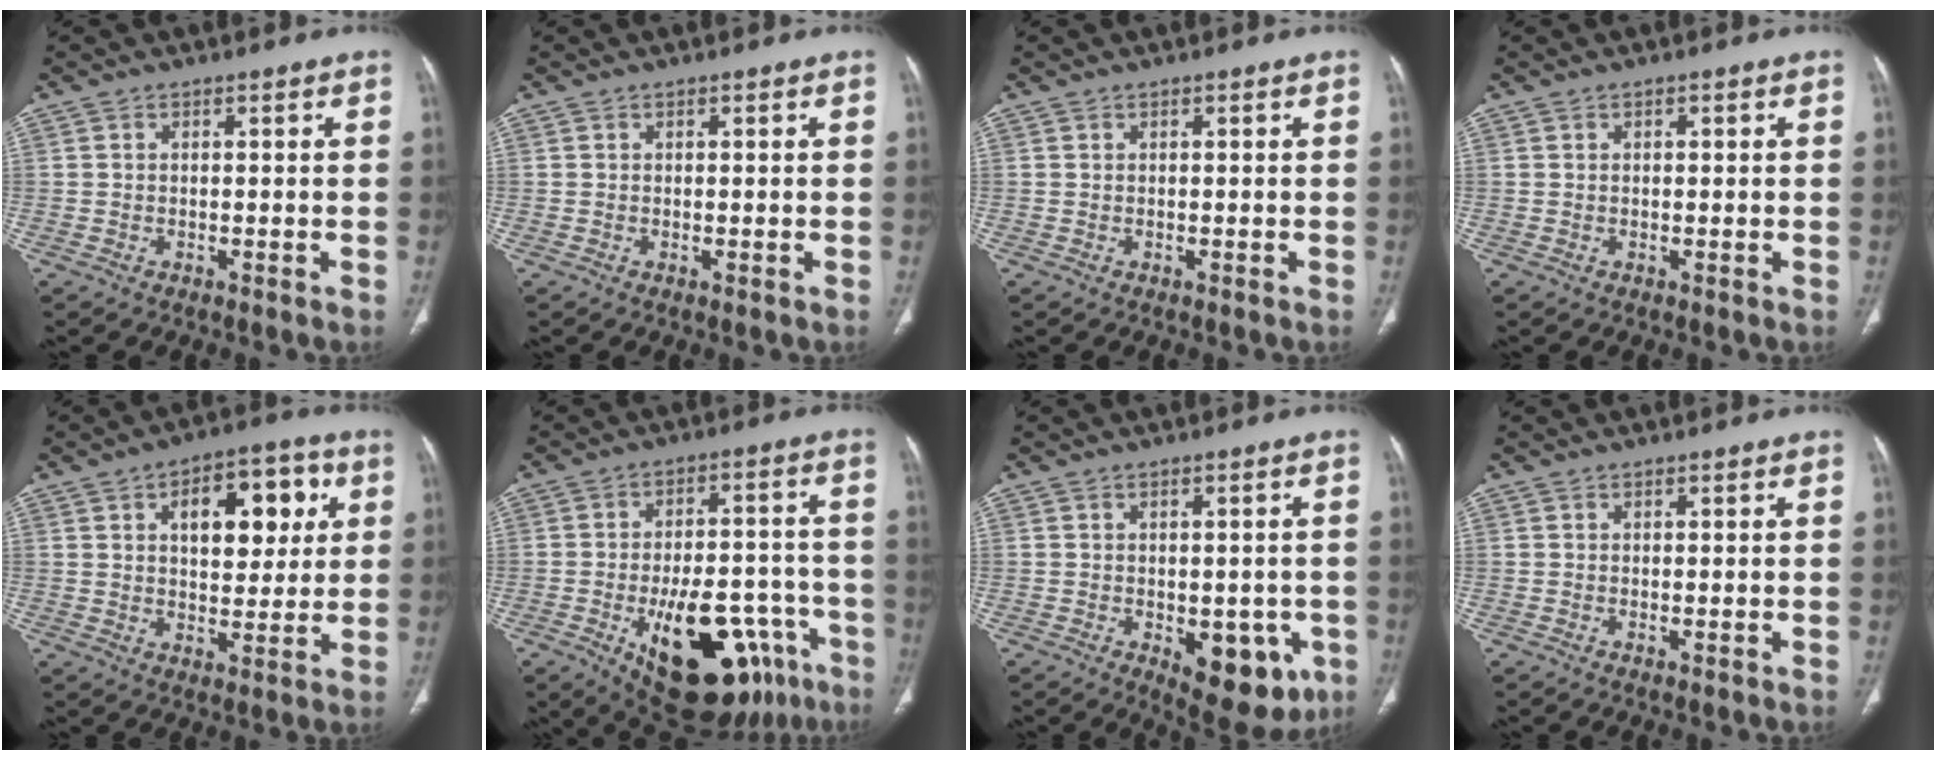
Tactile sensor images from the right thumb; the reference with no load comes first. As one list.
[{"total": 0.0}, {"total": 0.0}, {"total": 0.7, "force": [0.2, 0.4, 0.6], "torque": [-0.011, 0.001, 0.005]}, {"total": 14.2, "force": [4.4, 7.9, 10.9], "torque": [-0.108, 0.002, 0.065]}, {"total": 24.4, "force": [-10.9, 11.9, 18.2], "torque": [-0.204, 0.042, -0.139]}, {"total": 12.1, "force": [-4.0, 6.4, 9.4], "torque": [-0.088, 0.001, -0.036]}, {"total": 0.5, "force": [-0.1, 0.2, 0.5], "torque": [-0.015, -0.004, 0.000]}]